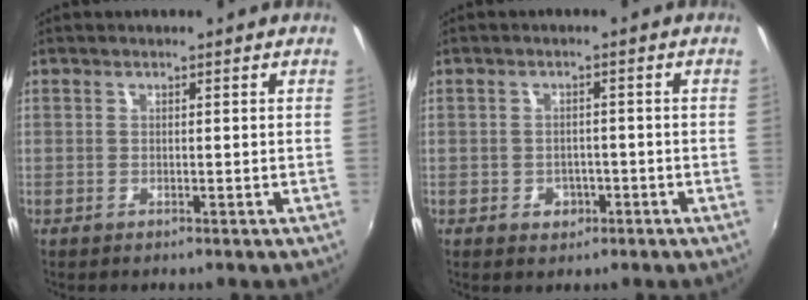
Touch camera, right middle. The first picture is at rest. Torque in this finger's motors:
{"motor_torque": [0.47, -0.33, 0.01, 0.00]}